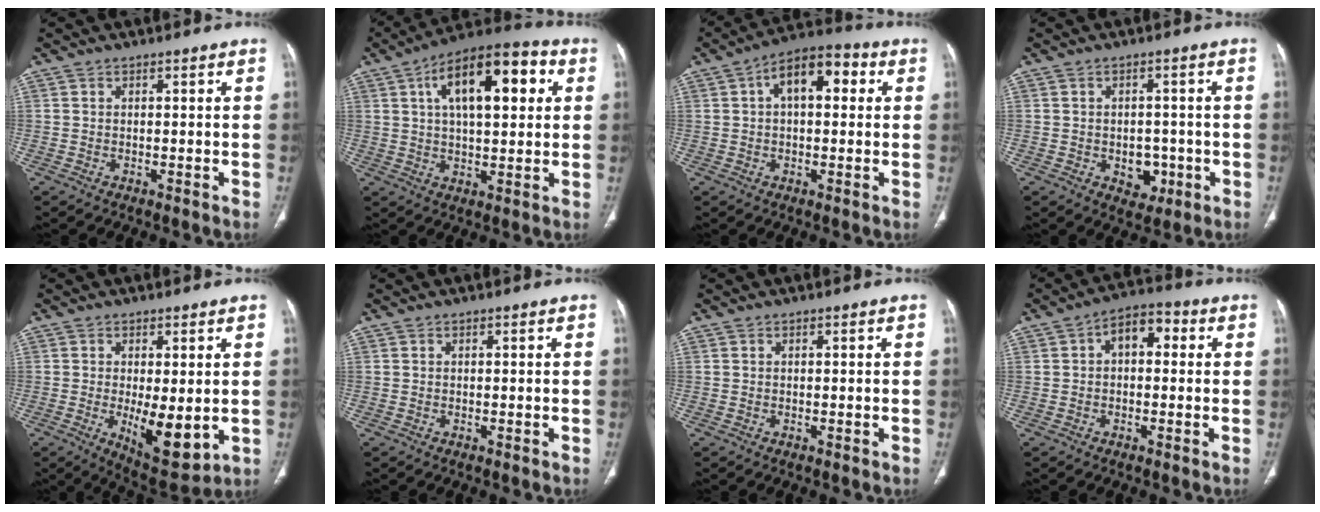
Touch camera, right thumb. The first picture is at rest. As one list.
[{"total": 17.6, "force": [5.3, 7.9, 14.8], "torque": [-0.205, 0.017, 0.075]}, {"total": 10.5, "force": [2.6, 5.6, 8.5], "torque": [-0.117, 0.031, 0.030]}, {"total": 5.2, "force": [-1.4, 4.0, 3.1], "torque": [-0.015, 0.008, -0.010]}, {"total": 10.2, "force": [-1.2, 4.1, 9.2], "torque": [-0.130, -0.029, -0.005]}, {"total": 0.0}, {"total": 0.0}, {"total": 6.6, "force": [1.0, 4.1, 5.1], "torque": [-0.055, 0.022, 0.004]}]